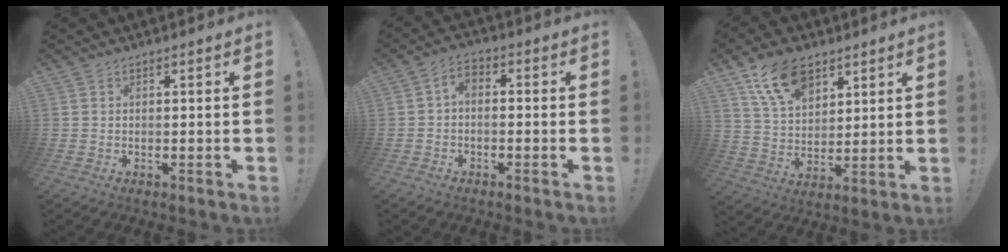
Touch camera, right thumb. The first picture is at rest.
{"total": 3.4, "force": [-1.3, 1.9, 2.5], "torque": [-0.054, 0.007, -0.025]}
{"total": 13.8, "force": [8.6, 8.1, 7.2], "torque": [-0.132, -0.033, 0.165]}